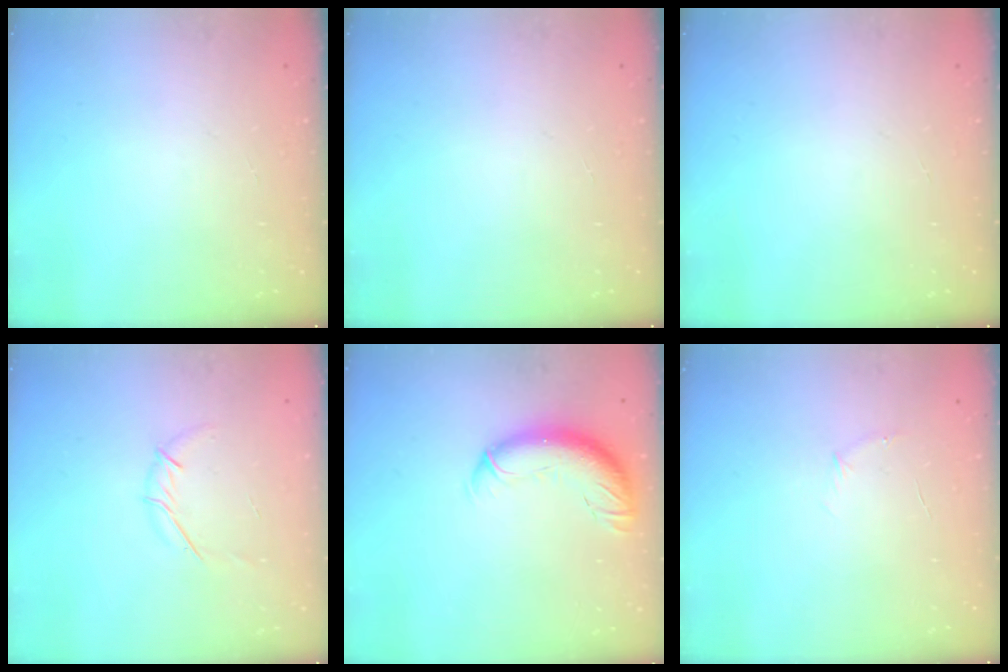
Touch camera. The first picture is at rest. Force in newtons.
{"total": 0.0}
{"total": 0.0}
{"total": 3.9, "press": 3.8, "slide": 0.8}
{"total": 12.4, "press": 12.0, "slide": 2.9}
{"total": 3.9, "press": 3.7, "slide": 1.2}